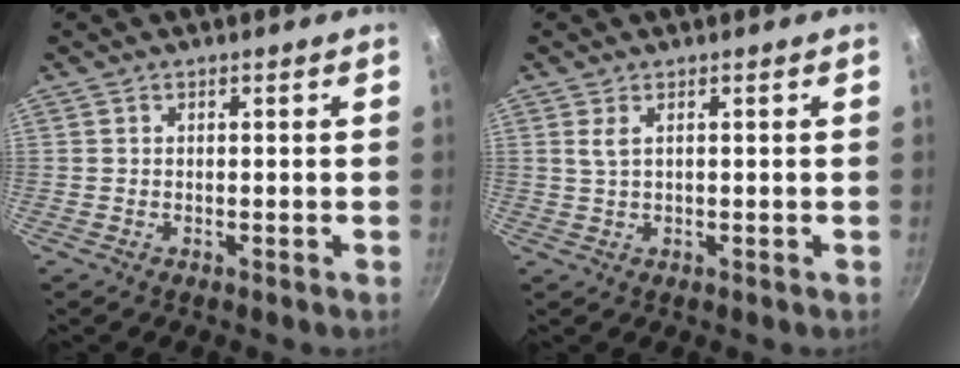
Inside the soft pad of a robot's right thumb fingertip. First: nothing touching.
{"total": 1.8, "force": [0.6, 0.5, 1.6], "torque": [-0.033, 0.000, 0.014]}